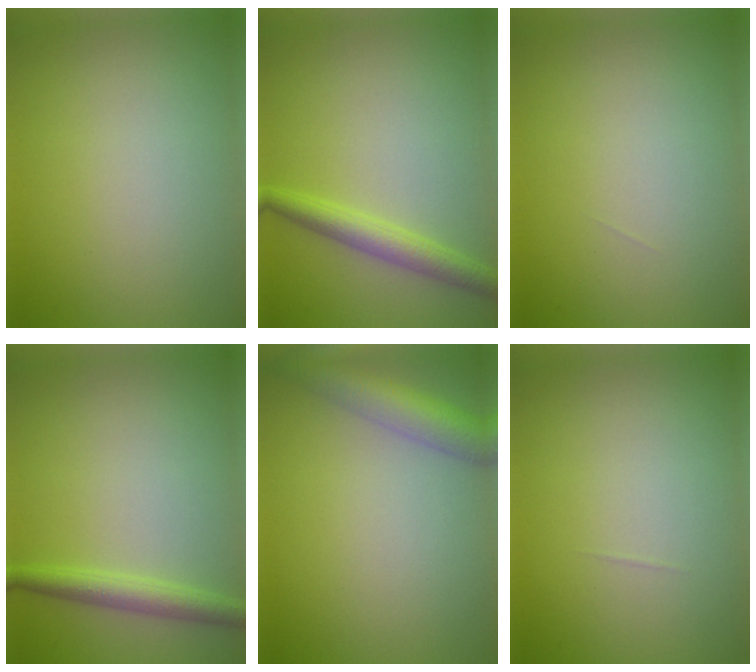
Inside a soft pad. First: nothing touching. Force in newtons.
{"total": 2.8, "press": 2.8, "slide": 0.1}
{"total": 0.0}
{"total": 2.5, "press": 2.5, "slide": 0.1}
{"total": 4.5, "press": 4.5, "slide": 0.3}
{"total": 0.0}